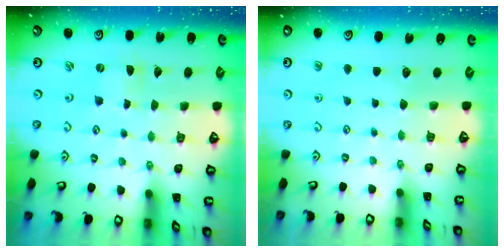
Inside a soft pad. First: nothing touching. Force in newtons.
{"total": 0.0}